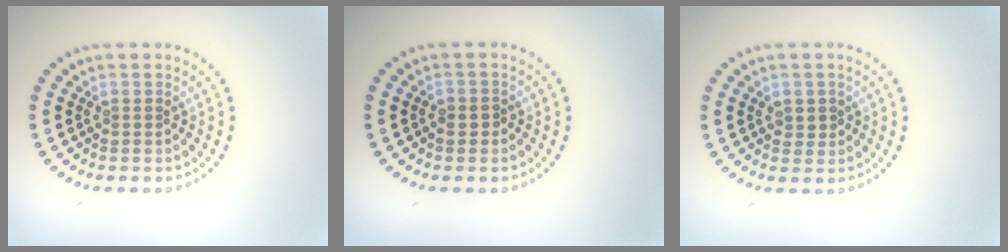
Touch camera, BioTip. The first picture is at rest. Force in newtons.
{"total": 0.8, "press": 0.7, "slide": 0.4}
{"total": 0.9, "press": 0.9, "slide": 0.2}